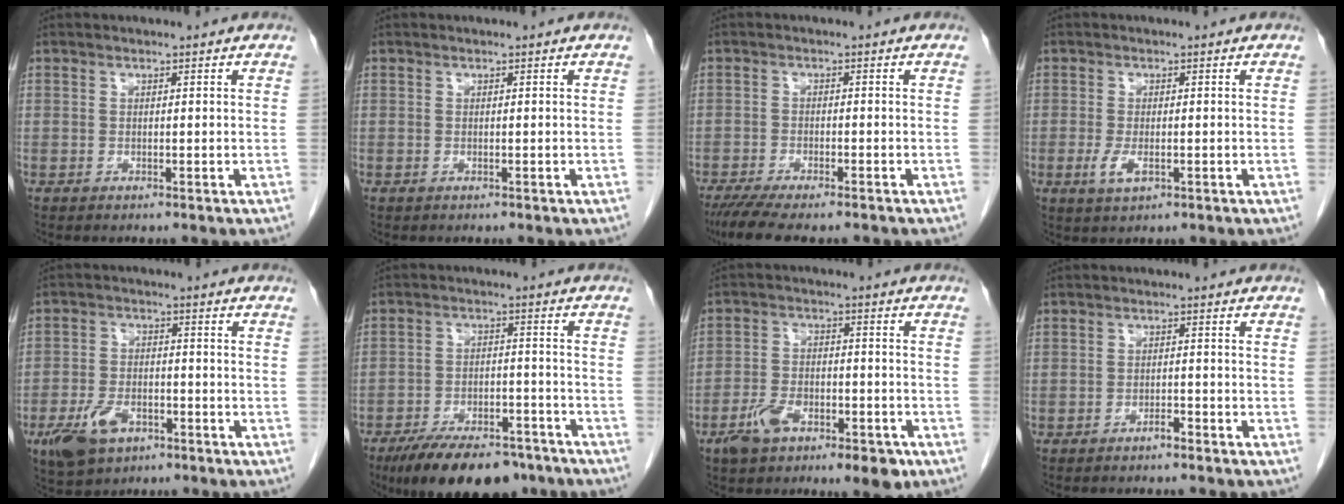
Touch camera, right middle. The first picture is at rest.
{"total": 0.0}
{"total": 9.3, "force": [-7.7, 1.7, 4.9], "torque": [-0.071, -0.013, -0.119]}
{"total": 2.9, "force": [-1.0, 1.1, 2.5], "torque": [-0.054, -0.005, -0.014]}
{"total": 7.6, "force": [-4.1, 4.3, 4.8], "torque": [-0.099, -0.003, -0.068]}
{"total": 15.1, "force": [-11.9, 5.4, 7.7], "torque": [-0.114, 0.003, -0.184]}
{"total": 9.1, "force": [-5.1, 3.9, 6.4], "torque": [-0.110, 0.005, -0.081]}
{"total": 2.2, "force": [-2.0, 0.2, 0.9], "torque": [-0.014, -0.001, -0.026]}